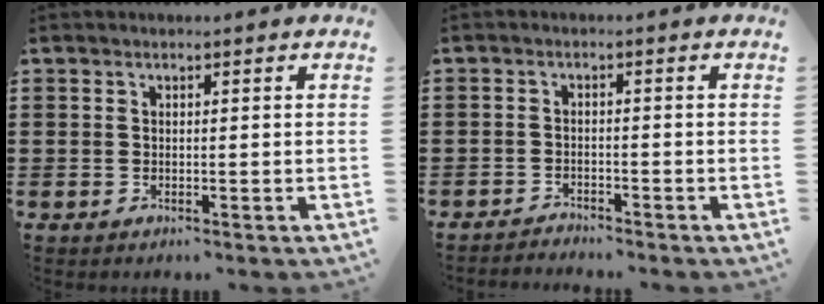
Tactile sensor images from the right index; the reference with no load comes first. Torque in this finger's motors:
{"motor_torque": [-1.07, 1.07, -0.32, -0.17]}